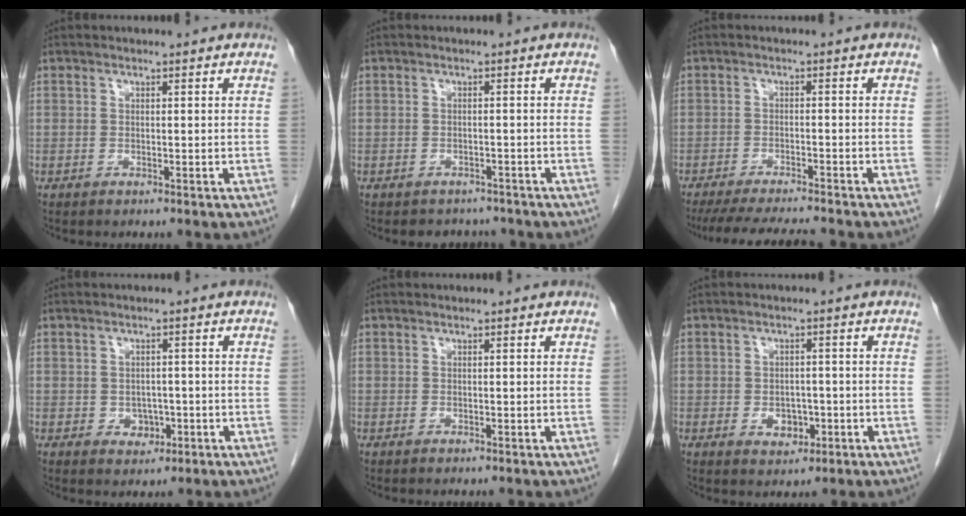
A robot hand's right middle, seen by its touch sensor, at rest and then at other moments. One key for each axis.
{"total": 3.3, "fx": -2.8, "fy": 1.7, "fz": -0.1, "tx": -0.001, "ty": 0.007, "tz": -0.040}
{"total": 10.7, "fx": -9.7, "fy": 0.7, "fz": 4.5, "tx": -0.067, "ty": -0.016, "tz": -0.141}
{"total": 2.8, "fx": -0.8, "fy": 2.2, "fz": 1.5, "tx": -0.017, "ty": 0.003, "tz": -0.003}
{"total": 0.0}
{"total": 3.5, "fx": -1.1, "fy": 2.5, "fz": 2.2, "tx": -0.027, "ty": 0.004, "tz": -0.008}